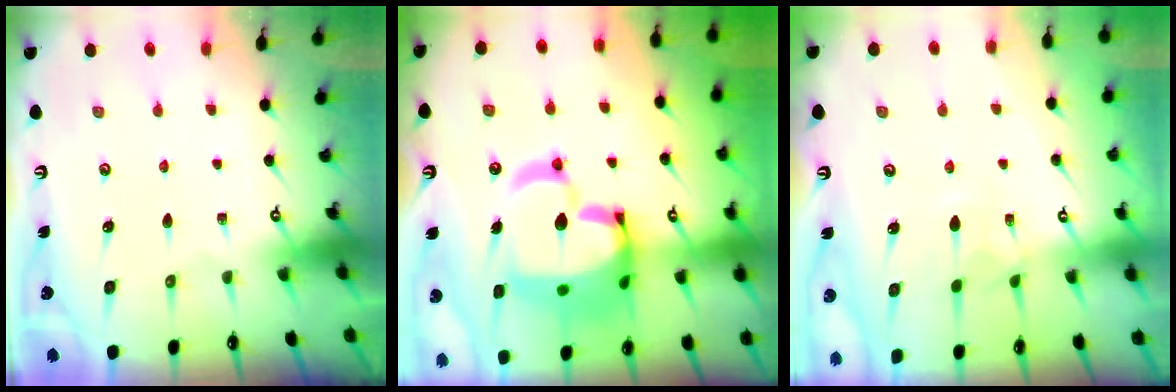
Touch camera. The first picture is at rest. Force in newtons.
{"total": 19.2, "press": 19.0, "slide": 2.6}
{"total": 2.8, "press": 2.7, "slide": 0.8}